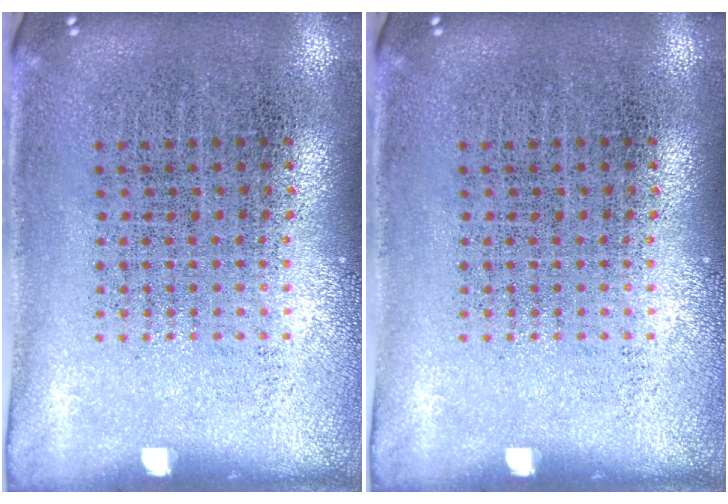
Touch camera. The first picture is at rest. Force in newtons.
{"total": 0.0}